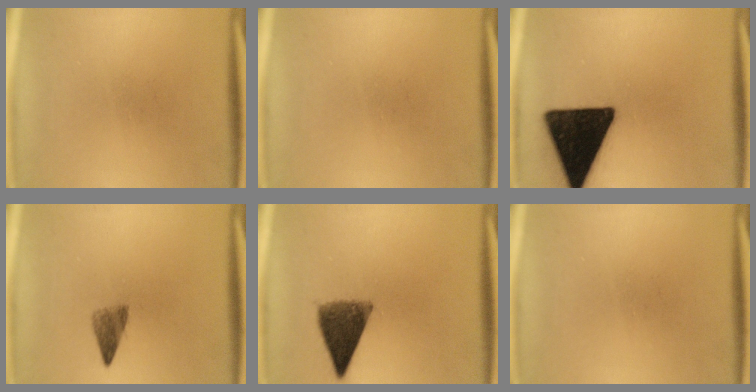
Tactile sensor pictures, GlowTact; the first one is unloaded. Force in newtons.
{"total": 0.0}
{"total": 18.9}
{"total": 2.8}
{"total": 8.3}
{"total": 0.0}